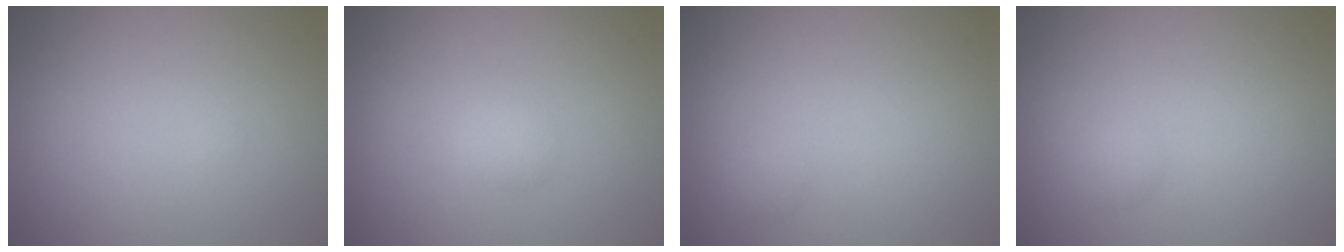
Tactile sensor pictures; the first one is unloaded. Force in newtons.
{"total": 1.1, "press": 1.1, "slide": 0.1}
{"total": 0.7, "press": 0.7, "slide": 0.0}
{"total": 0.9, "press": 0.9, "slide": 0.0}